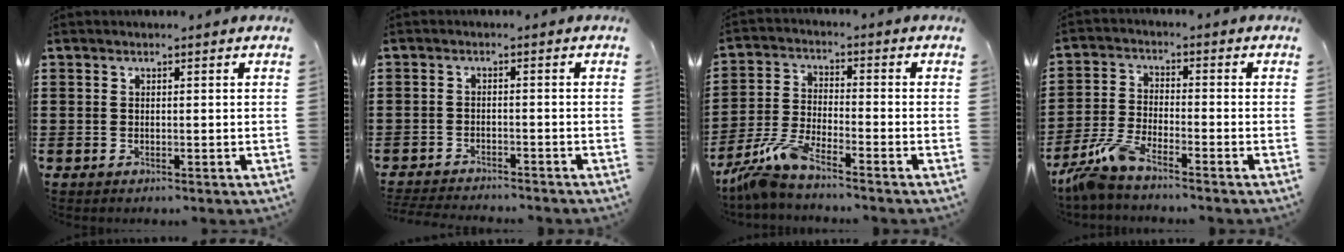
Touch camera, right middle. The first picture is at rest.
{"total": 2.4, "force": [-2.4, 0.0, 0.1], "torque": [-0.004, -0.002, -0.051]}
{"total": 7.1, "force": [-6.0, 0.4, 3.7], "torque": [-0.099, -0.018, -0.121]}
{"total": 6.4, "force": [-5.3, 0.8, 3.5], "torque": [-0.098, -0.016, -0.107]}